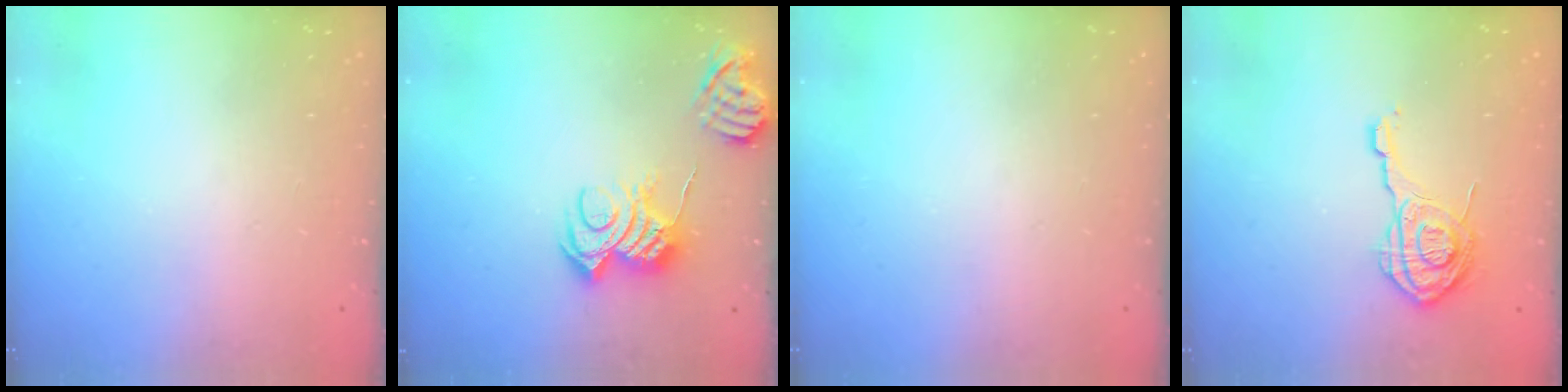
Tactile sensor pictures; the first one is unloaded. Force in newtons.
{"total": 10.9, "press": 10.8, "slide": 1.1}
{"total": 0.0}
{"total": 14.0, "press": 14.0, "slide": 0.6}